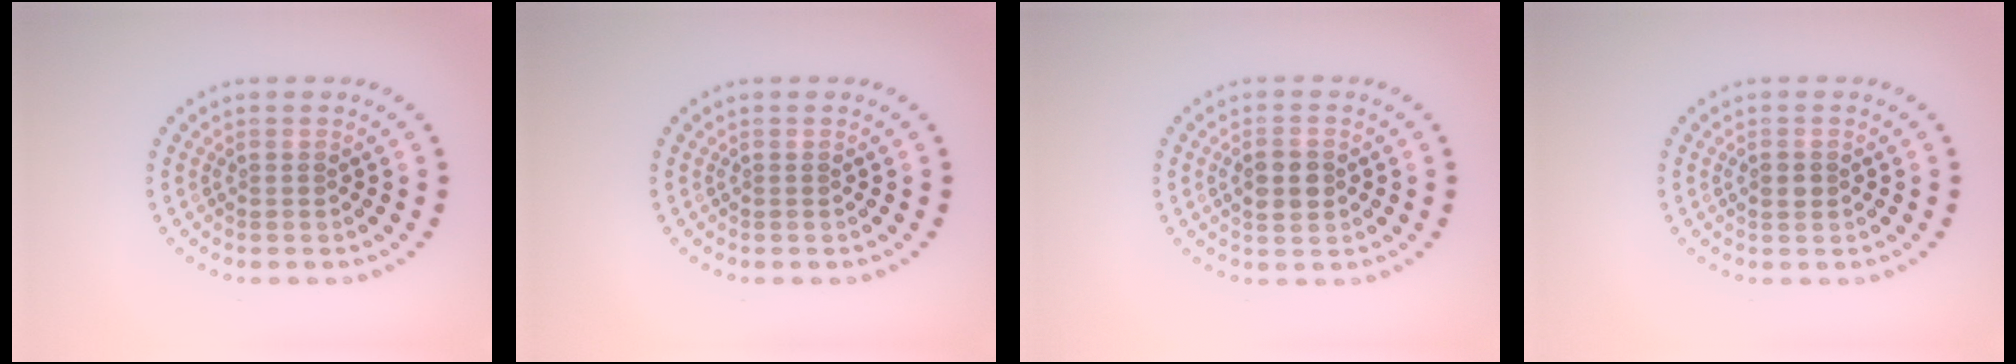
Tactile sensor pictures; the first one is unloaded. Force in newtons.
{"total": 0.0}
{"total": 2.6, "press": 2.6, "slide": 0.1}
{"total": 1.5, "press": 1.5, "slide": 0.1}